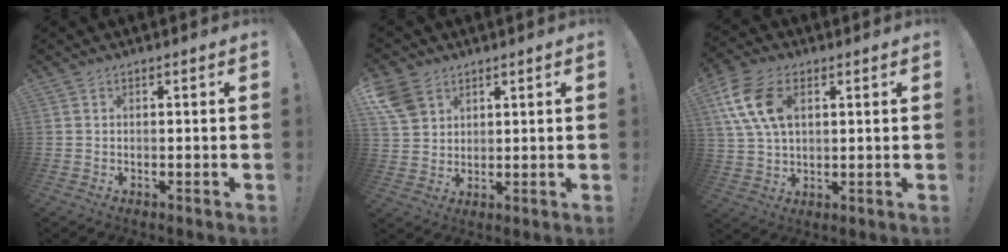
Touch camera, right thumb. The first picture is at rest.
{"total": 8.1, "force": [4.7, 5.7, 3.3], "torque": [-0.070, -0.020, 0.096]}
{"total": 14.2, "force": [4.7, 9.0, 9.9], "torque": [-0.197, 0.004, 0.091]}